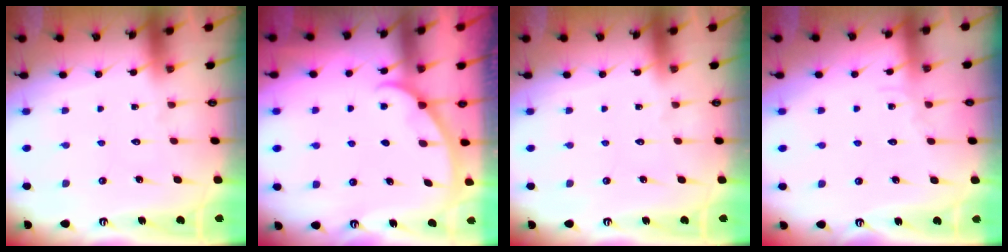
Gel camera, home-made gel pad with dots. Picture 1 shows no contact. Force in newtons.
{"total": 2.3, "press": 2.3, "slide": 0.2}
{"total": 0.0}
{"total": 4.5, "press": 4.5, "slide": 0.5}